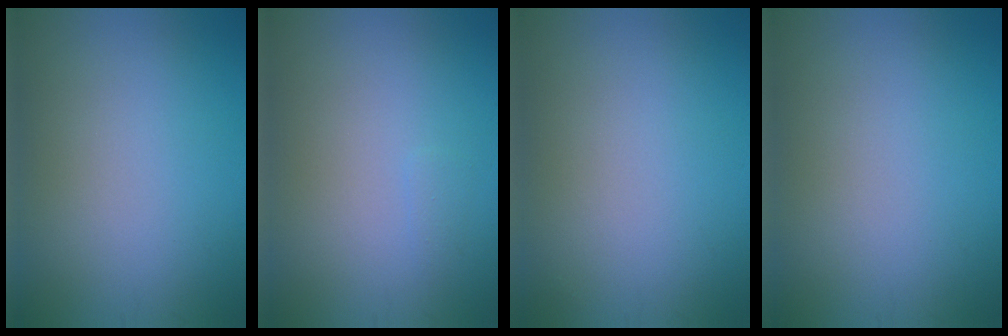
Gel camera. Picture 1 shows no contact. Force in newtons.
{"total": 0.6, "press": 0.5, "slide": 0.1}
{"total": 0.0}
{"total": 0.0}